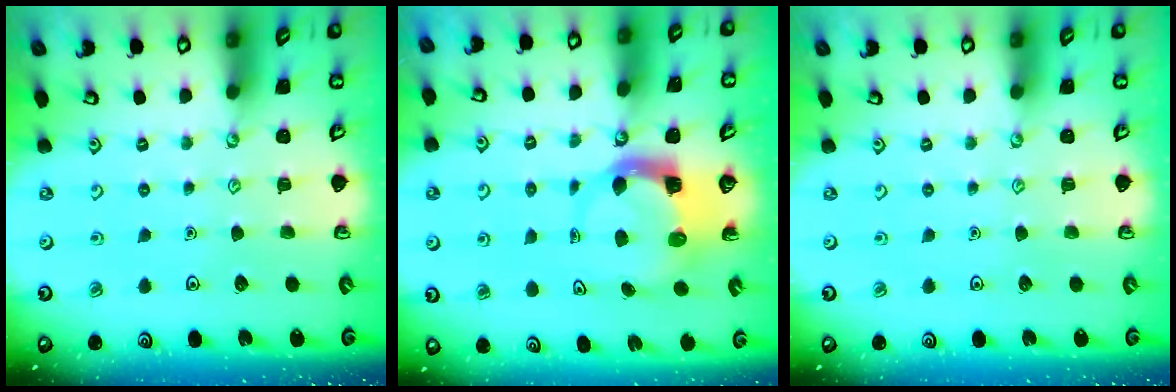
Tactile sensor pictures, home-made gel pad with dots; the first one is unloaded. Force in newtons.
{"total": 3.8, "press": 3.8, "slide": 0.6}
{"total": 0.0}